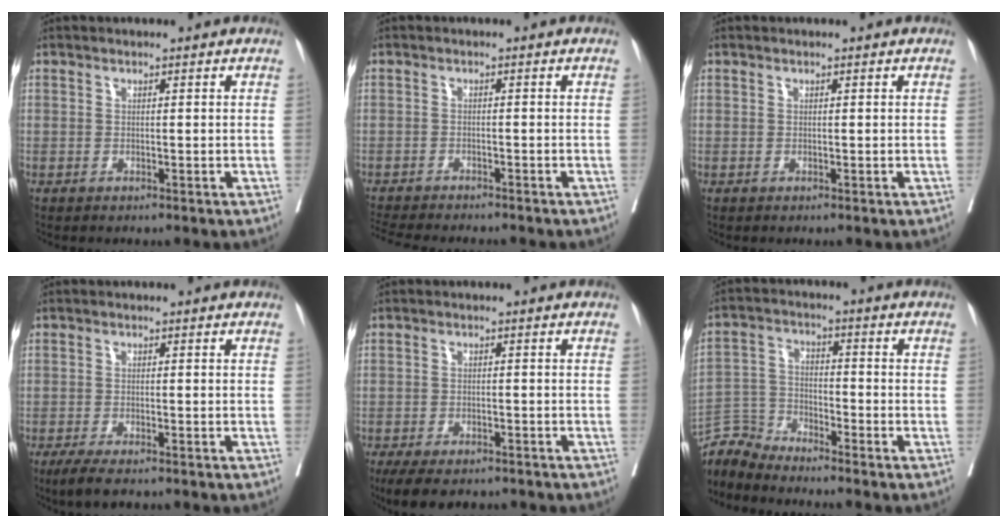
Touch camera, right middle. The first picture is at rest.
{"total": 10.9, "force": [-10.0, 1.5, 4.3], "torque": [-0.070, -0.014, -0.141]}
{"total": 0.0}
{"total": 4.2, "force": [-3.0, 0.8, 2.7], "torque": [-0.047, -0.011, -0.050]}
{"total": 8.7, "force": [-7.0, 2.9, 4.3], "torque": [-0.062, -0.007, -0.102]}
{"total": 6.0, "force": [-5.9, 0.3, -1.3], "torque": [0.021, 0.012, -0.120]}